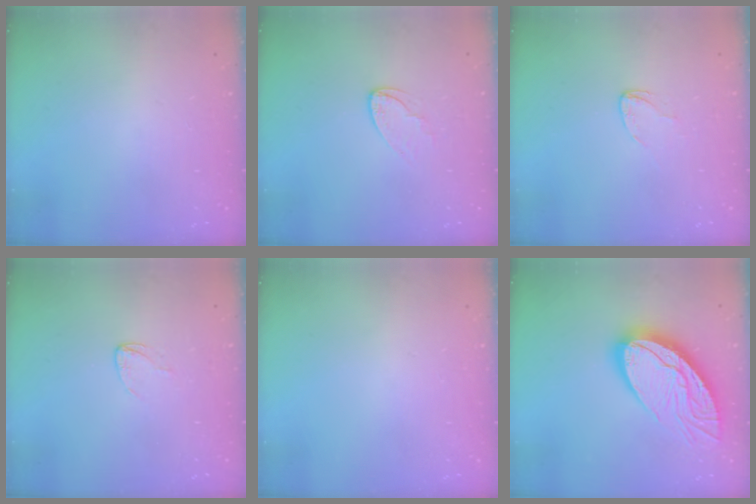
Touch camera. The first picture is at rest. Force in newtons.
{"total": 3.3, "press": 3.3, "slide": 0.2}
{"total": 3.2, "press": 3.2, "slide": 0.3}
{"total": 4.0, "press": 4.0, "slide": 0.3}
{"total": 0.0}
{"total": 20.0, "press": 19.9, "slide": 1.7}